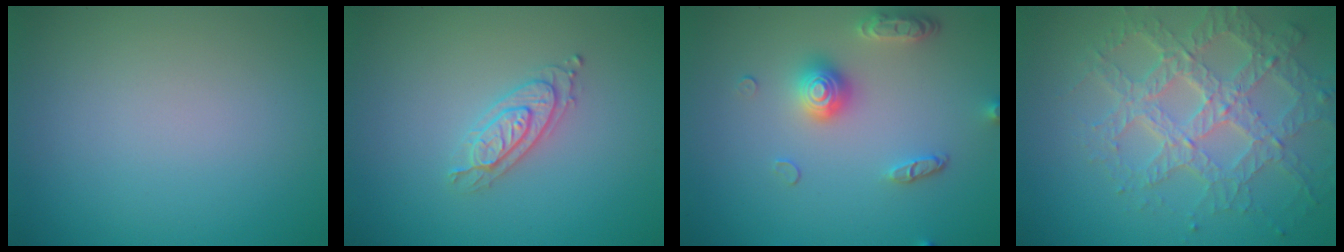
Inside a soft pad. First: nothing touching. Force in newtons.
{"total": 2.4, "press": 2.2, "slide": 0.9}
{"total": 3.6, "press": 3.0, "slide": 2.0}
{"total": 7.0, "press": 5.1, "slide": 4.8}